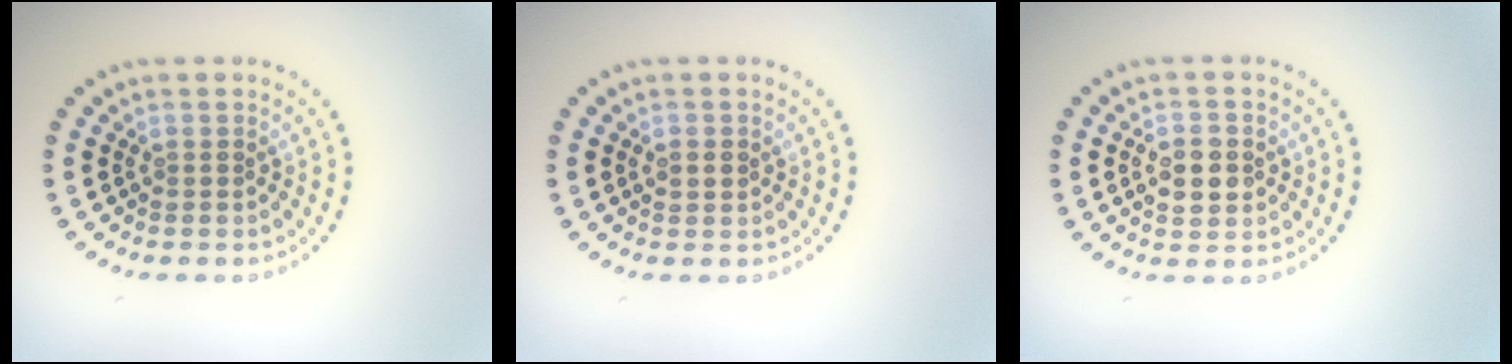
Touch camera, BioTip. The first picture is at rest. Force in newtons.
{"total": 1.4, "press": 1.4, "slide": 0.2}
{"total": 3.4, "press": 3.4, "slide": 0.2}